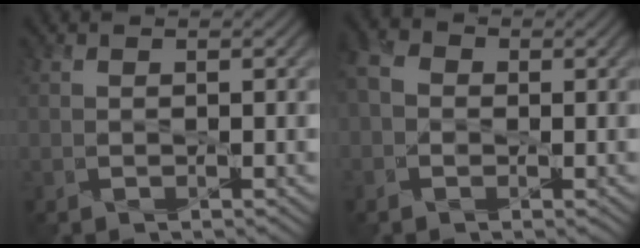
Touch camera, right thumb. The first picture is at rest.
{"total": 3.8, "force": [-0.6, 3.4, 1.7], "torque": [-0.054, 0.006, -0.022]}